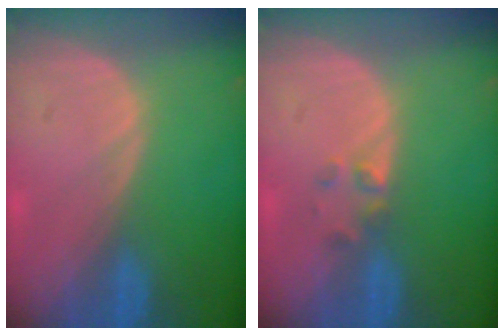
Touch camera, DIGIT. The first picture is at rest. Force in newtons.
{"total": 1.9, "press": 1.7, "slide": 0.8}